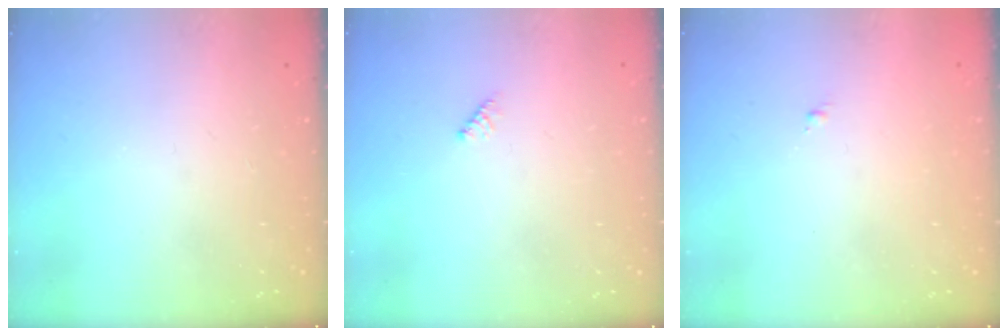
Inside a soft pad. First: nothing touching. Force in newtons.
{"total": 2.3, "press": 2.3, "slide": 0.4}
{"total": 0.7, "press": 0.7, "slide": 0.2}